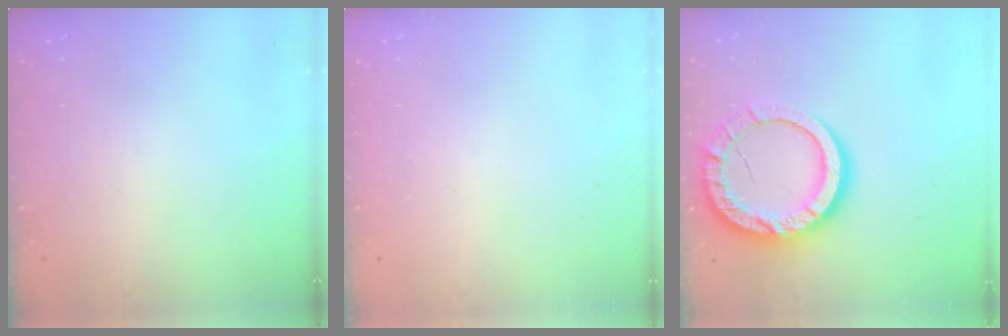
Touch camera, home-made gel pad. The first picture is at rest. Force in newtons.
{"total": 0.0}
{"total": 16.7, "press": 16.6, "slide": 1.4}